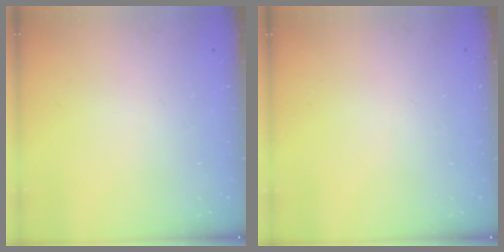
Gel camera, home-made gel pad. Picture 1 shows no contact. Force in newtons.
{"total": 0.0}